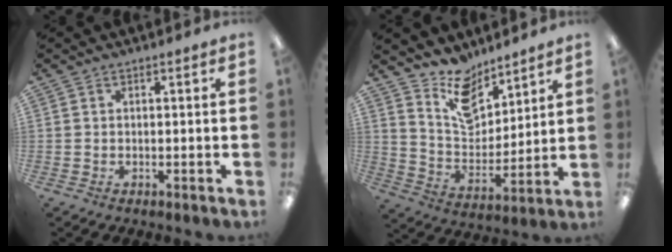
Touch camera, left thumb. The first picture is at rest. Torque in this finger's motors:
{"motor_torque": [0.35, 0.20, -0.17, -0.41, 0.16]}